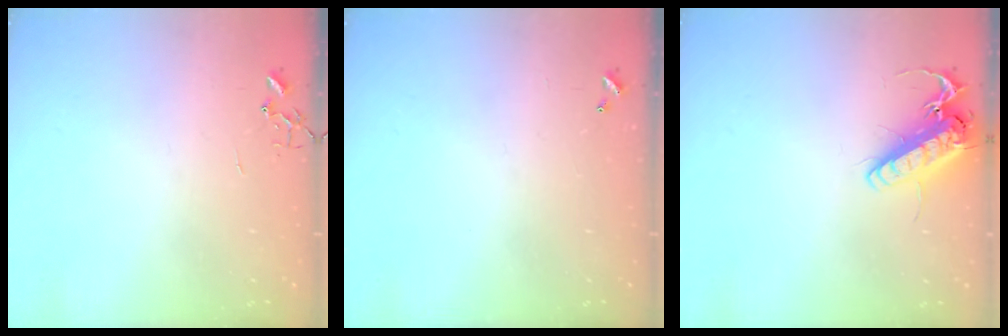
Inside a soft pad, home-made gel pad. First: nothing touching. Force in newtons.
{"total": 0.0}
{"total": 14.6, "press": 14.4, "slide": 2.6}